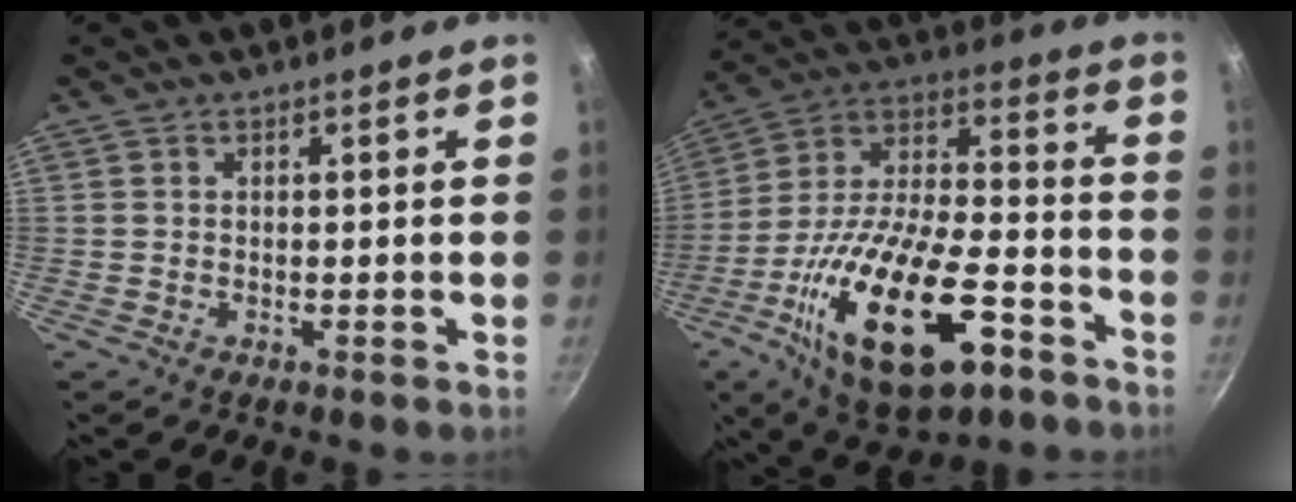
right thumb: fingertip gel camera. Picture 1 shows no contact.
{"total": 26.1, "force": [-11.0, 11.5, 20.7], "torque": [-0.355, 0.035, -0.187]}